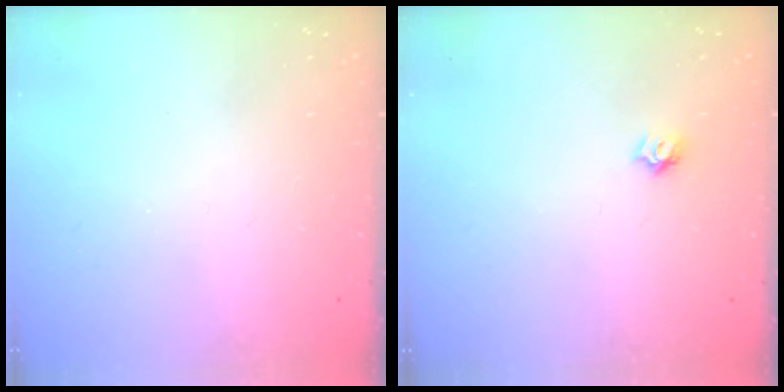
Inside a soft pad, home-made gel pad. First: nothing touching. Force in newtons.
{"total": 4.2, "press": 4.2, "slide": 0.4}